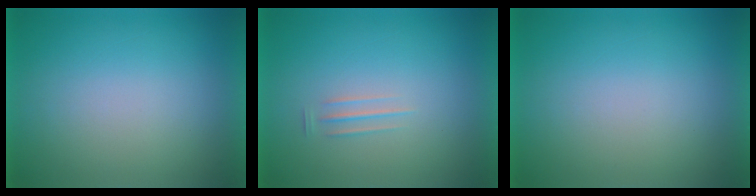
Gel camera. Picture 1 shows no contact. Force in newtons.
{"total": 1.6}
{"total": 0.0}